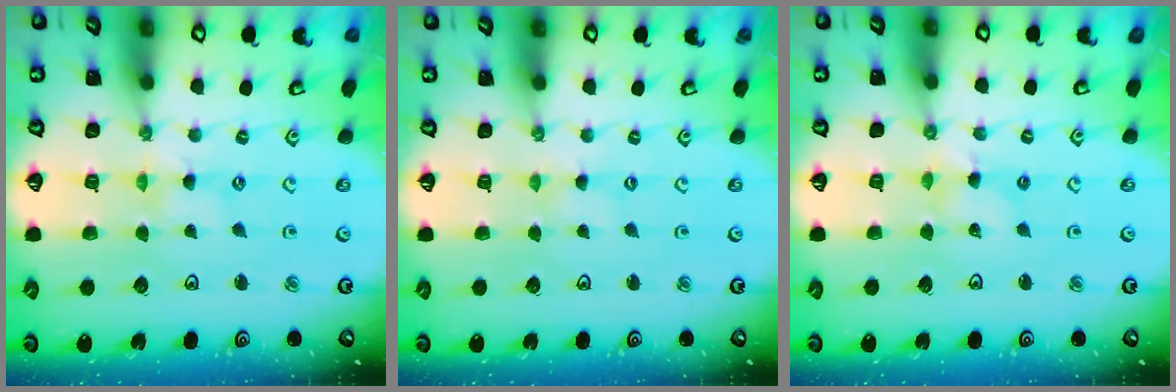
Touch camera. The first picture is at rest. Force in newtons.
{"total": 0.0}
{"total": 2.0, "press": 2.0, "slide": 0.3}